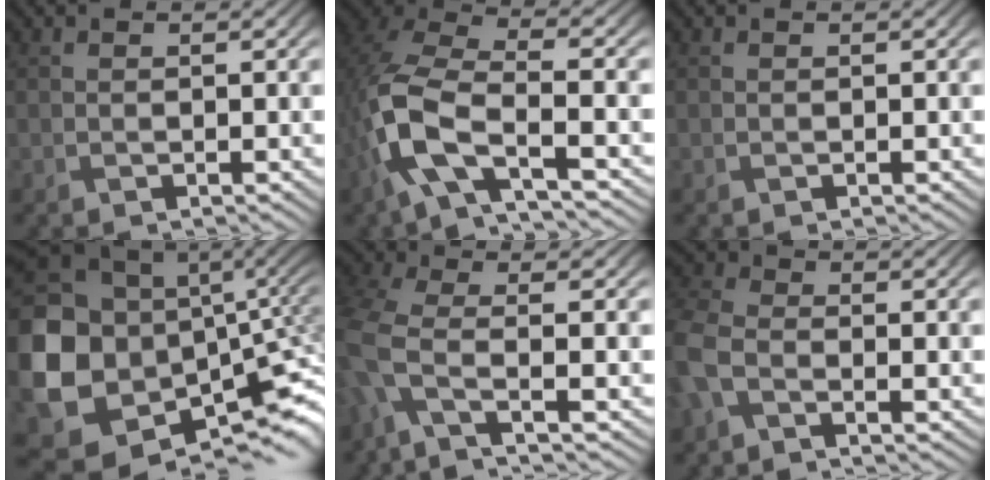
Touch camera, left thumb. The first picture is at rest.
{"total": 11.0, "force": [-3.9, 5.2, 8.9], "torque": [-0.208, -0.012, -0.085]}
{"total": 0.0}
{"total": 19.0, "force": [-1.5, 14.3, 12.5], "torque": [-0.300, -0.060, 0.018]}
{"total": 6.8, "force": [-2.7, 2.3, 5.8], "torque": [-0.152, -0.014, -0.067]}
{"total": 5.3, "force": [-2.4, 3.3, 3.4], "torque": [-0.099, -0.009, -0.064]}